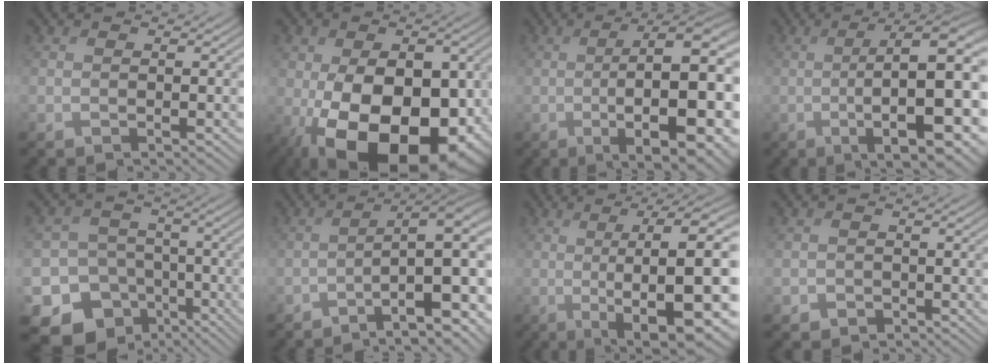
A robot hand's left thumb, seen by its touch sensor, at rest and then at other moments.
{"total": 20.4, "force": [-6.0, 12.3, 15.2], "torque": [-0.201, -0.046, -0.064]}
{"total": 16.7, "force": [-2.3, 5.4, 15.7], "torque": [-0.223, -0.017, -0.026]}
{"total": 16.8, "force": [-1.8, 5.0, 16.0], "torque": [-0.217, -0.011, -0.020]}
{"total": 15.6, "force": [-9.1, 12.0, 4.2], "torque": [-0.114, -0.048, -0.136]}
{"total": 11.7, "force": [-4.0, 3.6, 10.4], "torque": [-0.123, 0.005, -0.059]}
{"total": 18.2, "force": [-0.7, 5.0, 17.5], "torque": [-0.219, 0.005, 0.010]}
{"total": 1.7, "force": [-0.8, 1.5, 0.2], "torque": [-0.001, -0.008, -0.017]}